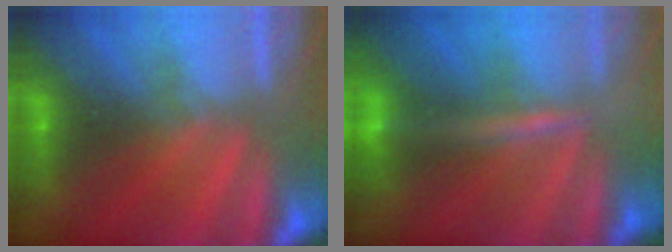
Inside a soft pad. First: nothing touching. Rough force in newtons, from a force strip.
{"total": 2.5}